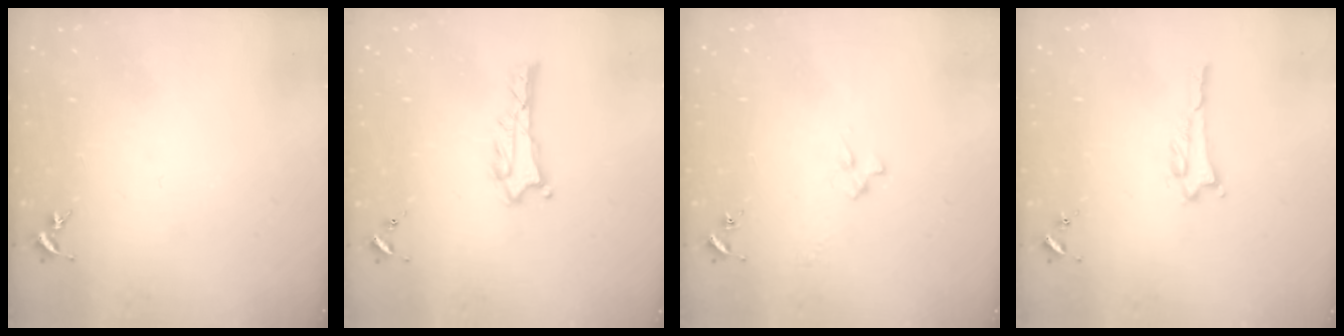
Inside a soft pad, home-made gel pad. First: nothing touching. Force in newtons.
{"total": 2.0, "press": 2.0, "slide": 0.3}
{"total": 2.4, "press": 2.4, "slide": 0.3}
{"total": 0.6, "press": 0.6, "slide": 0.1}